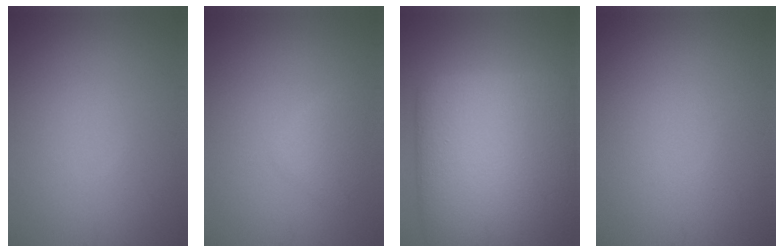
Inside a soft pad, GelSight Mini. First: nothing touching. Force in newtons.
{"total": 1.7, "press": 1.7, "slide": 0.1}
{"total": 15.8, "press": 15.8, "slide": 0.3}
{"total": 0.0}